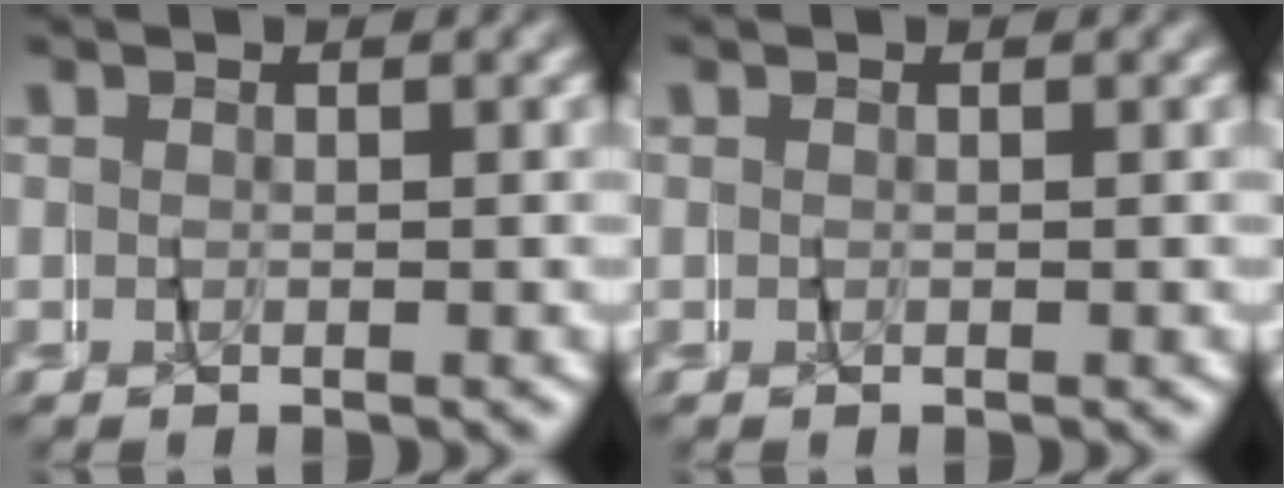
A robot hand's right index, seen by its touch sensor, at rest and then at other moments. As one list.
[{"total": 0.0}]